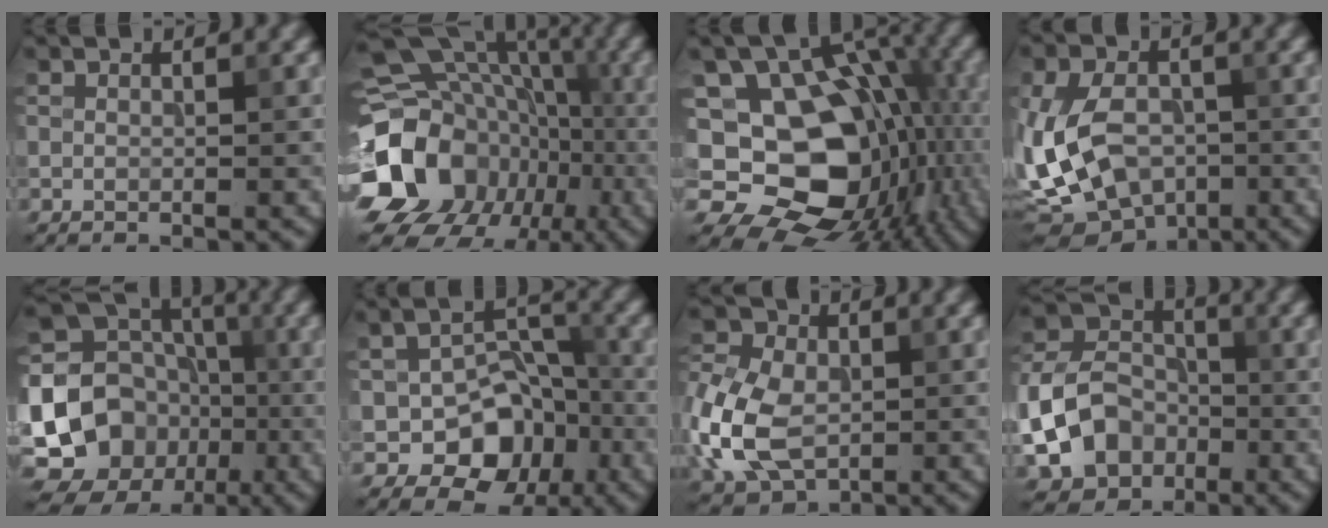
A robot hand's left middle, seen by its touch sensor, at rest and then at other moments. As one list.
[{"total": 17.6, "force": [-4.9, 14.3, 8.9], "torque": [-0.179, 0.005, -0.089]}, {"total": 14.6, "force": [-2.0, 10.8, 9.6], "torque": [-0.134, 0.002, -0.040]}, {"total": 11.8, "force": [-2.9, 7.9, 8.2], "torque": [-0.171, -0.013, -0.045]}, {"total": 17.8, "force": [-4.8, 16.0, 6.2], "torque": [-0.155, -0.004, -0.096]}, {"total": 7.7, "force": [-2.7, 5.5, 4.6], "torque": [-0.054, -0.004, -0.045]}, {"total": 10.4, "force": [-2.0, 7.3, 7.1], "torque": [-0.179, -0.010, -0.050]}, {"total": 8.4, "force": [-2.6, 6.6, 4.6], "torque": [-0.094, -0.004, -0.056]}]